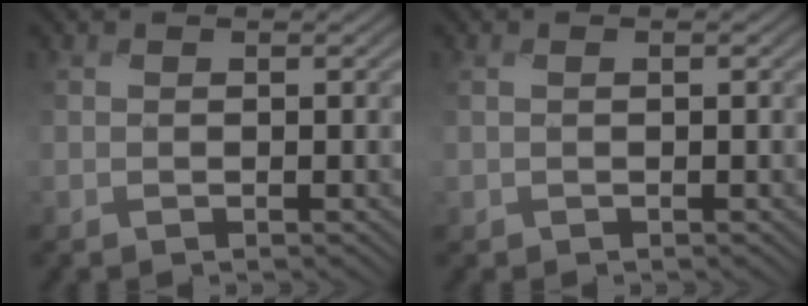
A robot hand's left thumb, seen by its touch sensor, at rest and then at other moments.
{"total": 0.8, "force": [0.0, 0.5, 0.6], "torque": [-0.015, -0.001, 0.001]}